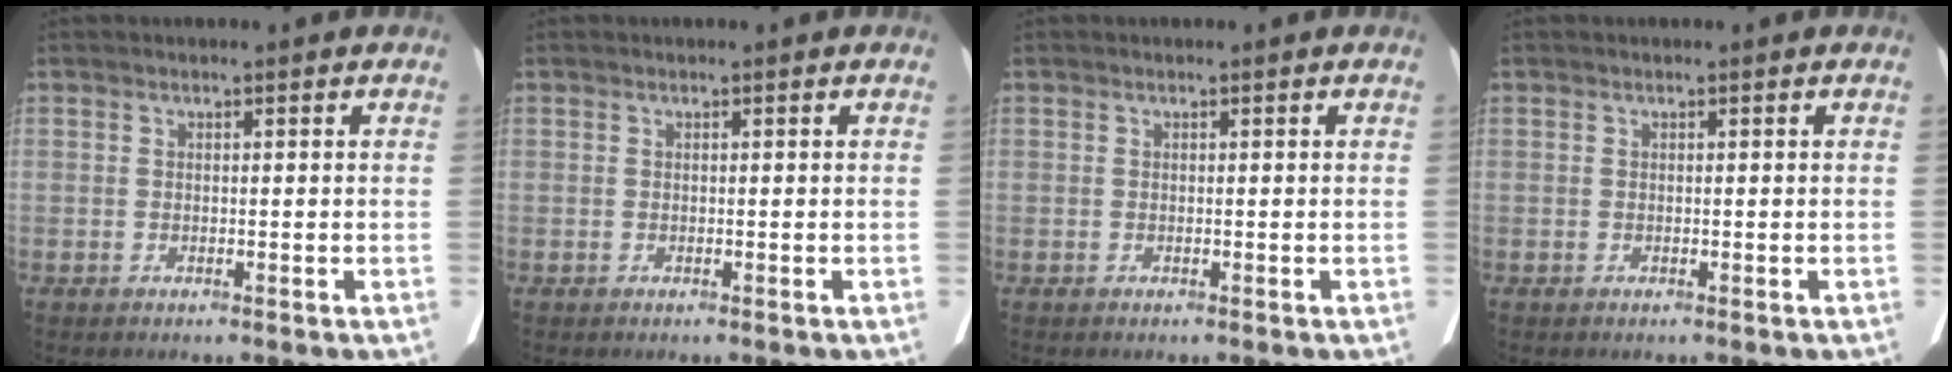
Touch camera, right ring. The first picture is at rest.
{"total": 0.0}
{"total": 0.0}
{"total": 0.0}